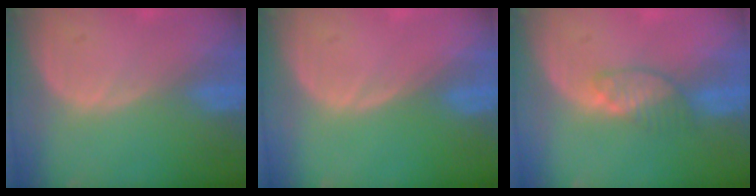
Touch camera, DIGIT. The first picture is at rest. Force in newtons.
{"total": 0.0}
{"total": 3.4, "press": 3.4, "slide": 0.3}